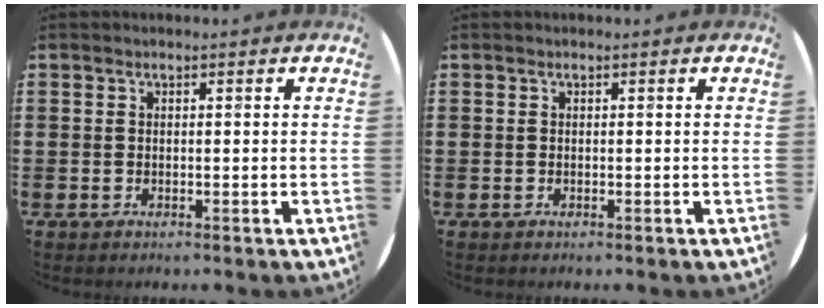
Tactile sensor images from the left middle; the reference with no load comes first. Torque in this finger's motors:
{"motor_torque": [-0.10, 0.11, -0.02, 0.00]}